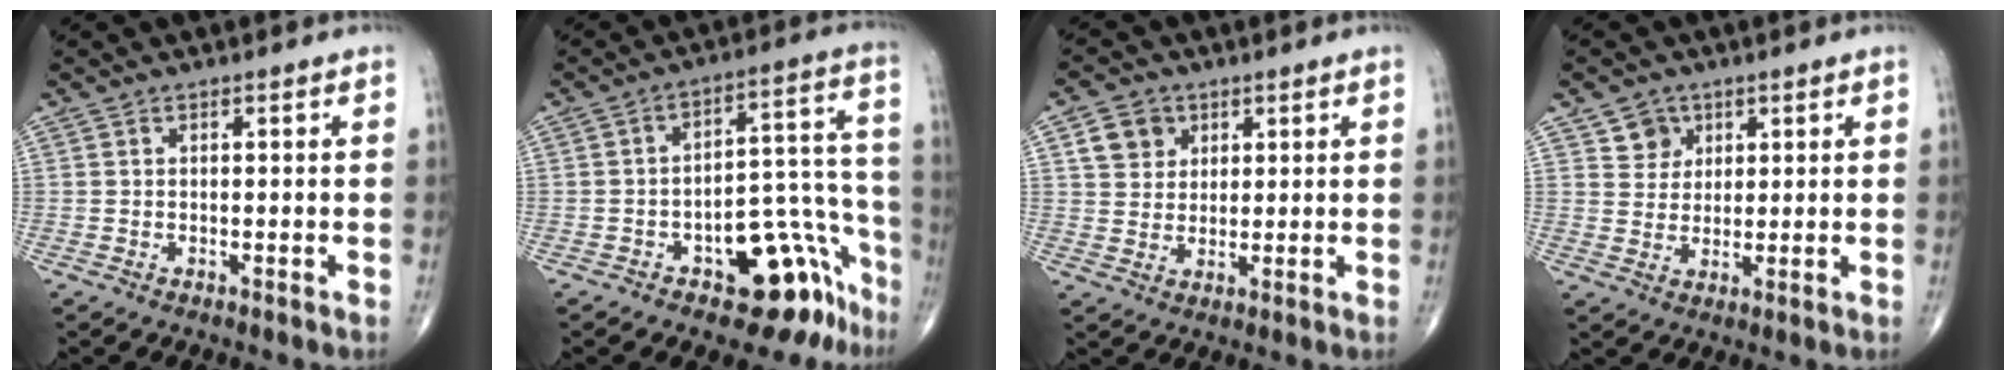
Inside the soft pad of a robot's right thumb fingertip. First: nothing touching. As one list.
[{"total": 15.5, "force": [-9.3, 7.6, 9.8], "torque": [-0.056, 0.107, -0.126]}, {"total": 6.1, "force": [2.5, 5.2, 2.1], "torque": [-0.014, -0.007, 0.045]}, {"total": 4.6, "force": [2.4, 3.9, 0.8], "torque": [0.009, -0.013, 0.042]}]